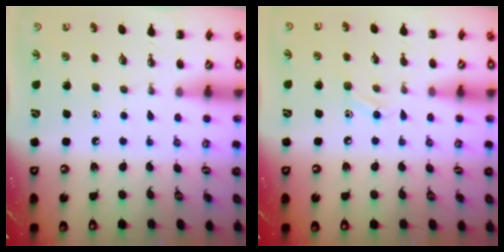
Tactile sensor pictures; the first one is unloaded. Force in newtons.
{"total": 8.0, "press": 7.7, "slide": 1.8}